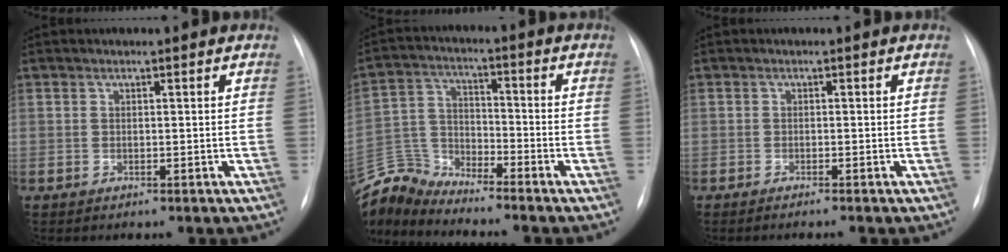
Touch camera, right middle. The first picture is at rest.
{"total": 8.2, "force": [-8.2, -0.5, -0.9], "torque": [0.005, 0.023, -0.163]}
{"total": 1.8, "force": [-1.4, -0.4, 1.0], "torque": [-0.010, -0.001, -0.018]}